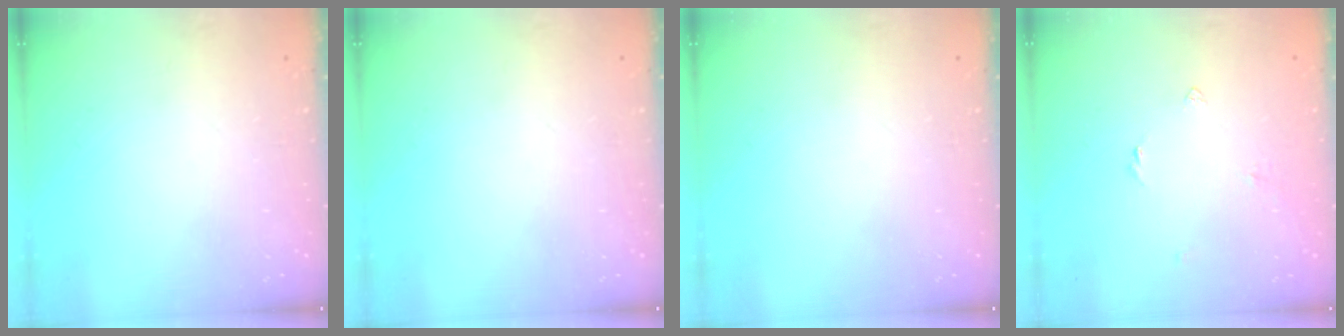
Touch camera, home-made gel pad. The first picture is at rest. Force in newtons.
{"total": 0.0}
{"total": 0.0}
{"total": 2.5, "press": 2.4, "slide": 0.5}